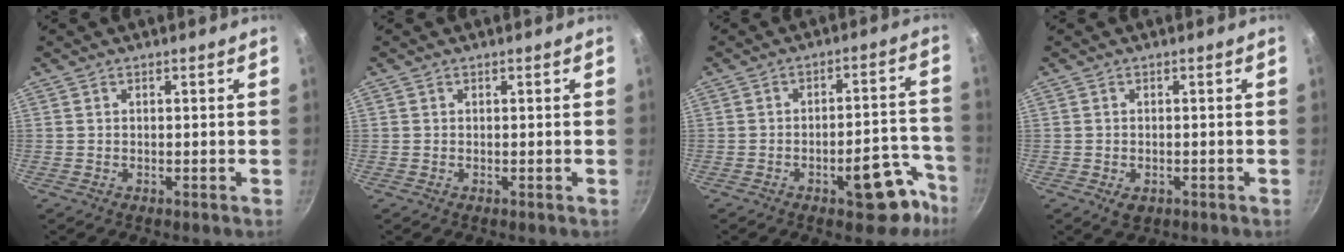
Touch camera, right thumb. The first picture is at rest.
{"total": 0.0}
{"total": 12.4, "force": [-6.7, 5.5, 8.9], "torque": [-0.048, 0.059, -0.083]}
{"total": 2.4, "force": [-0.9, 1.7, 1.4], "torque": [-0.023, -0.003, -0.008]}